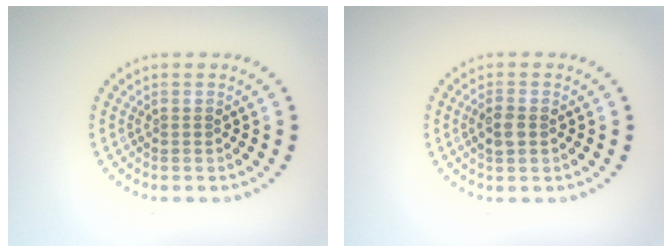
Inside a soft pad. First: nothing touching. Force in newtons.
{"total": 1.9, "press": 1.9, "slide": 0.3}